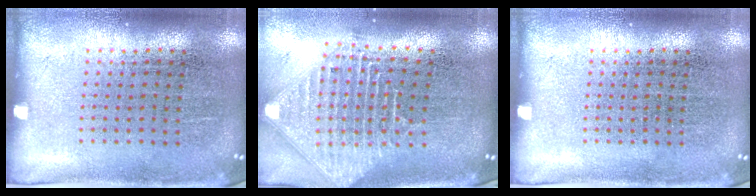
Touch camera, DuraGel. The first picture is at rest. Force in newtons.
{"total": 2.5, "press": 1.9, "slide": 1.7}
{"total": 0.0}